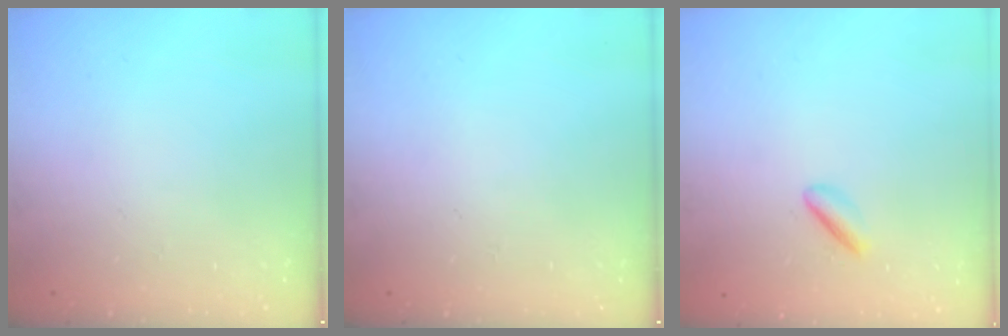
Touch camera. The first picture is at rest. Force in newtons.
{"total": 0.0}
{"total": 1.8, "press": 1.7, "slide": 0.6}